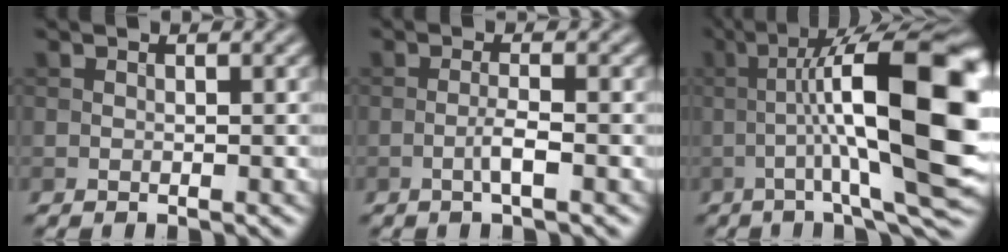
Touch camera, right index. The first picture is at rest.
{"total": 1.8, "force": [-0.7, 0.1, 1.6], "torque": [-0.032, 0.004, -0.016]}
{"total": 16.2, "force": [-0.3, 3.5, 15.8], "torque": [-0.225, 0.026, -0.006]}